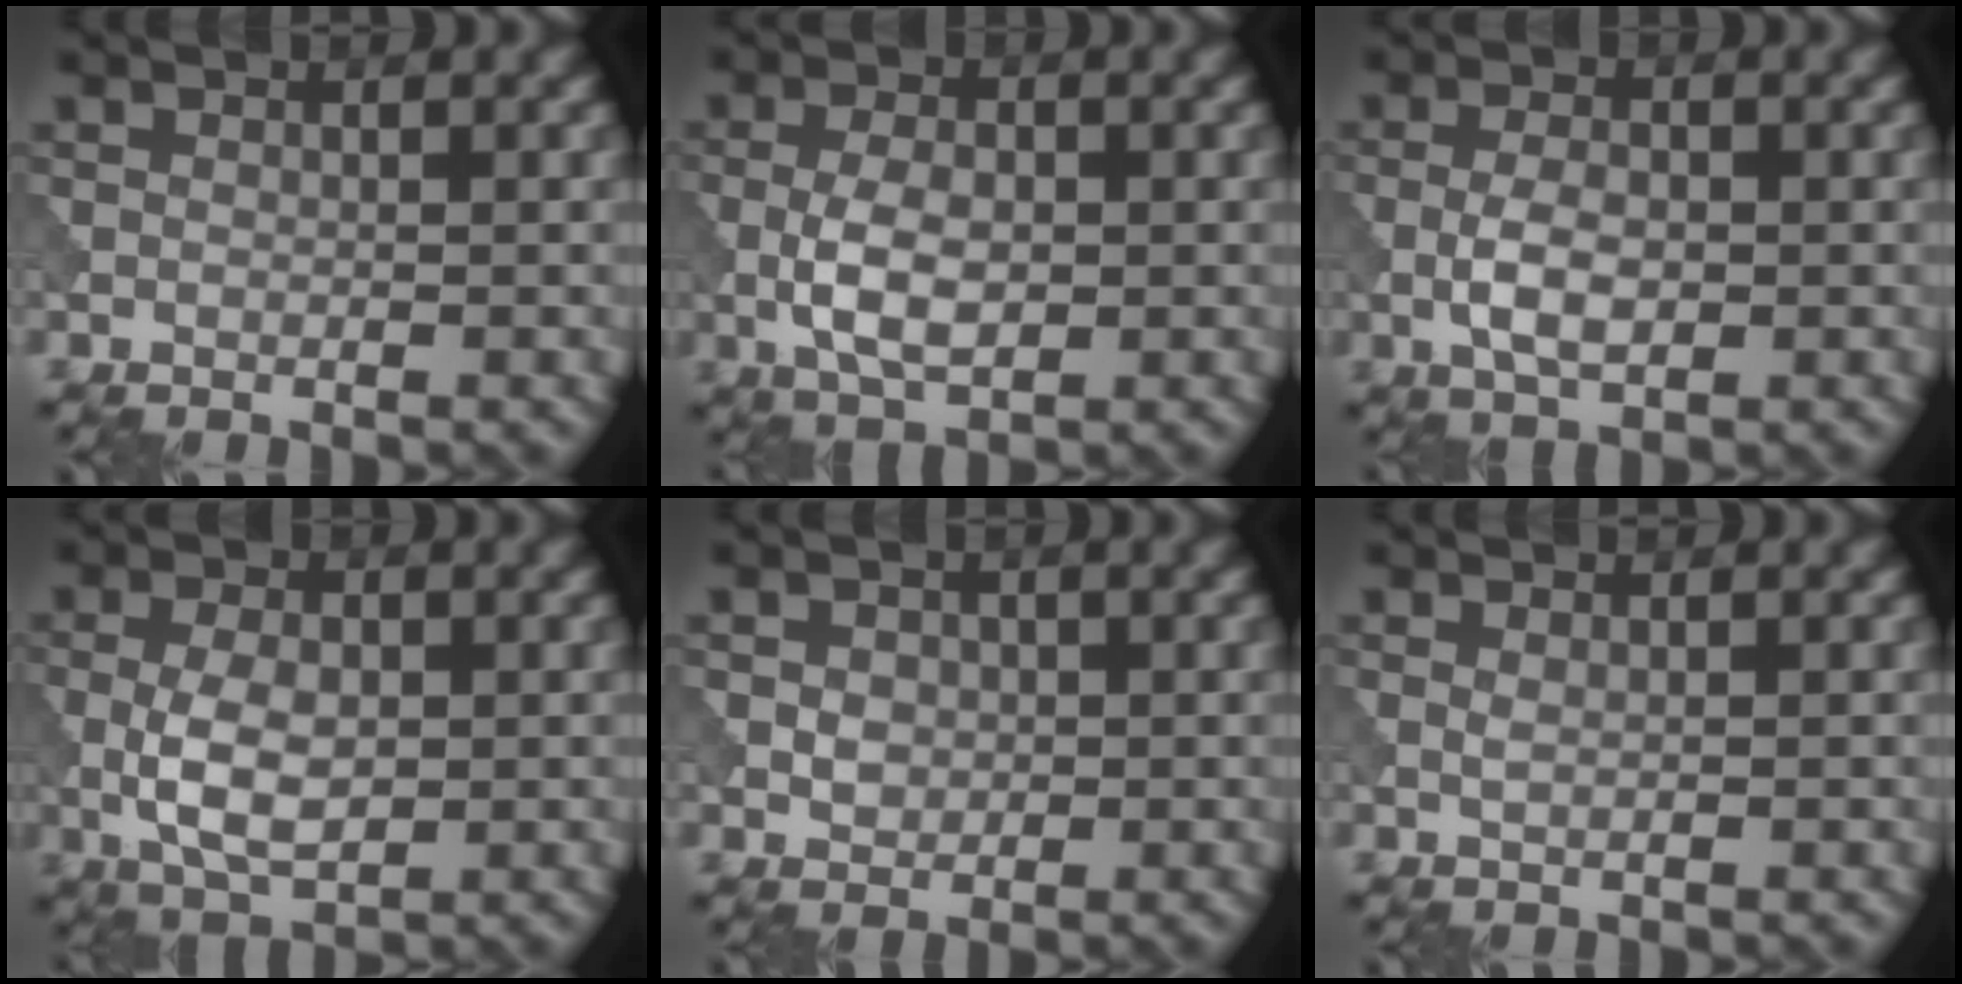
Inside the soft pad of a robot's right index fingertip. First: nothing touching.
{"total": 4.3, "force": [-0.8, 2.3, 3.5], "torque": [-0.074, 0.000, -0.016]}
{"total": 3.4, "force": [-0.7, 1.8, 2.8], "torque": [-0.056, 0.001, -0.015]}
{"total": 4.6, "force": [-0.6, 2.5, 3.9], "torque": [-0.081, -0.002, -0.011]}
{"total": 1.9, "force": [0.1, 1.6, 0.9], "torque": [-0.016, 0.000, 0.002]}
{"total": 0.6, "force": [0.2, 0.2, 0.5], "torque": [-0.013, 0.001, 0.004]}